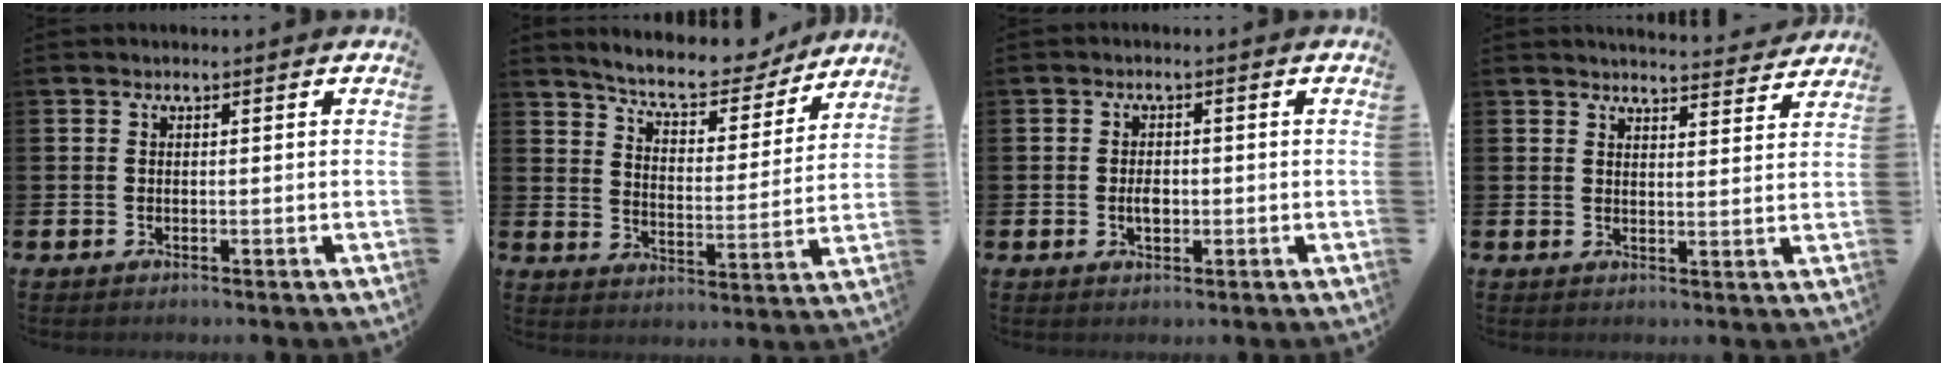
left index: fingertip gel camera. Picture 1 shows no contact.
{"total": 8.1, "force": [7.5, 1.8, 2.3], "torque": [-0.066, -0.054, 0.128]}
{"total": 2.2, "force": [-0.3, 1.4, 1.7], "torque": [-0.024, 0.000, -0.008]}
{"total": 4.4, "force": [4.4, 0.2, 0.1], "torque": [-0.001, -0.034, 0.077]}